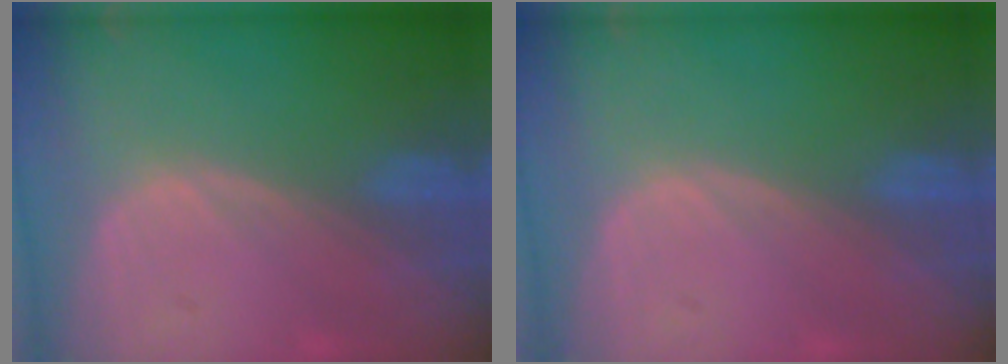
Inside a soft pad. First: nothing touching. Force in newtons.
{"total": 0.0}